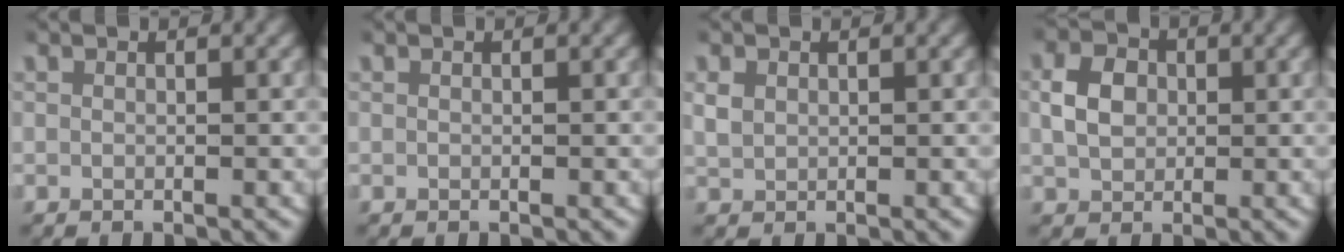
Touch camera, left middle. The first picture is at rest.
{"total": 0.0}
{"total": 1.7, "force": [0.5, 1.4, 0.8], "torque": [-0.024, -0.001, 0.017]}
{"total": 3.4, "force": [0.3, 2.8, 2.0], "torque": [-0.032, 0.002, 0.010]}